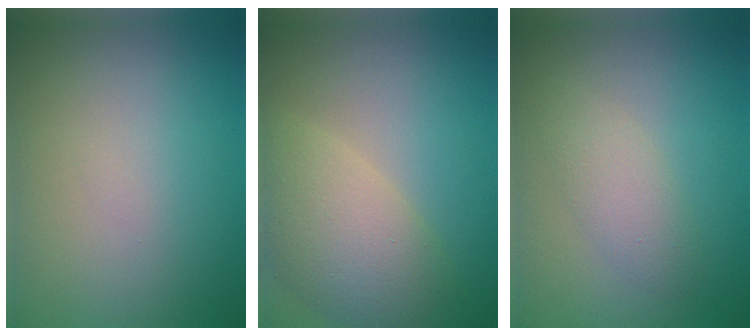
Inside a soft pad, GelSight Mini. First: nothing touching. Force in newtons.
{"total": 6.9, "press": 6.9, "slide": 0.9}
{"total": 2.3, "press": 2.3, "slide": 0.0}